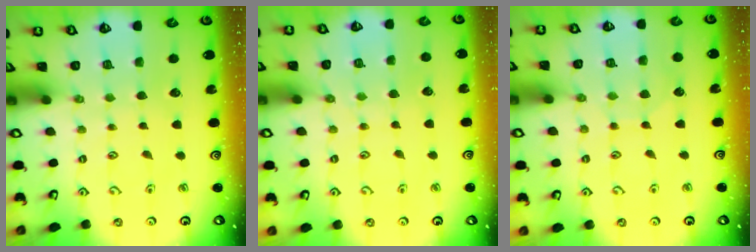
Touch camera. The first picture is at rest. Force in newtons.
{"total": 5.8, "press": 5.8, "slide": 0.8}
{"total": 5.4, "press": 5.4, "slide": 0.5}